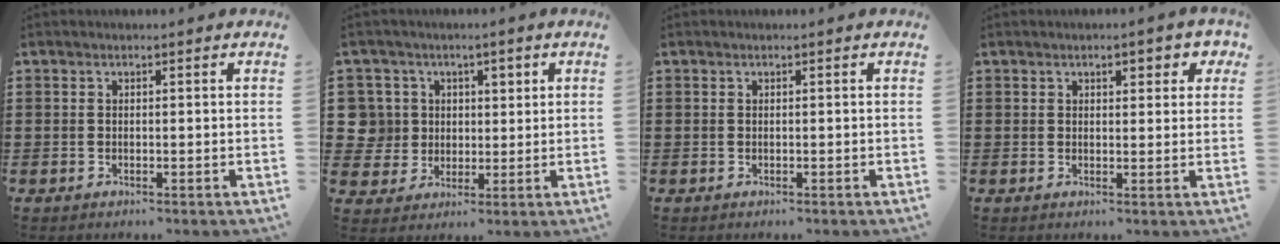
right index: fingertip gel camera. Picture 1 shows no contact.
{"total": 6.3, "force": [1.5, 6.1, 0.4], "torque": [-0.051, 0.013, 0.029]}
{"total": 0.0}
{"total": 2.5, "force": [1.3, 1.1, 1.8], "torque": [-0.023, 0.002, 0.017]}